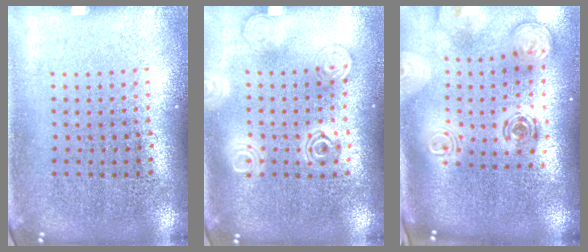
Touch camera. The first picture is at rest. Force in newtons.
{"total": 1.3, "press": 1.3, "slide": 0.1}
{"total": 2.8, "press": 2.0, "slide": 2.0}